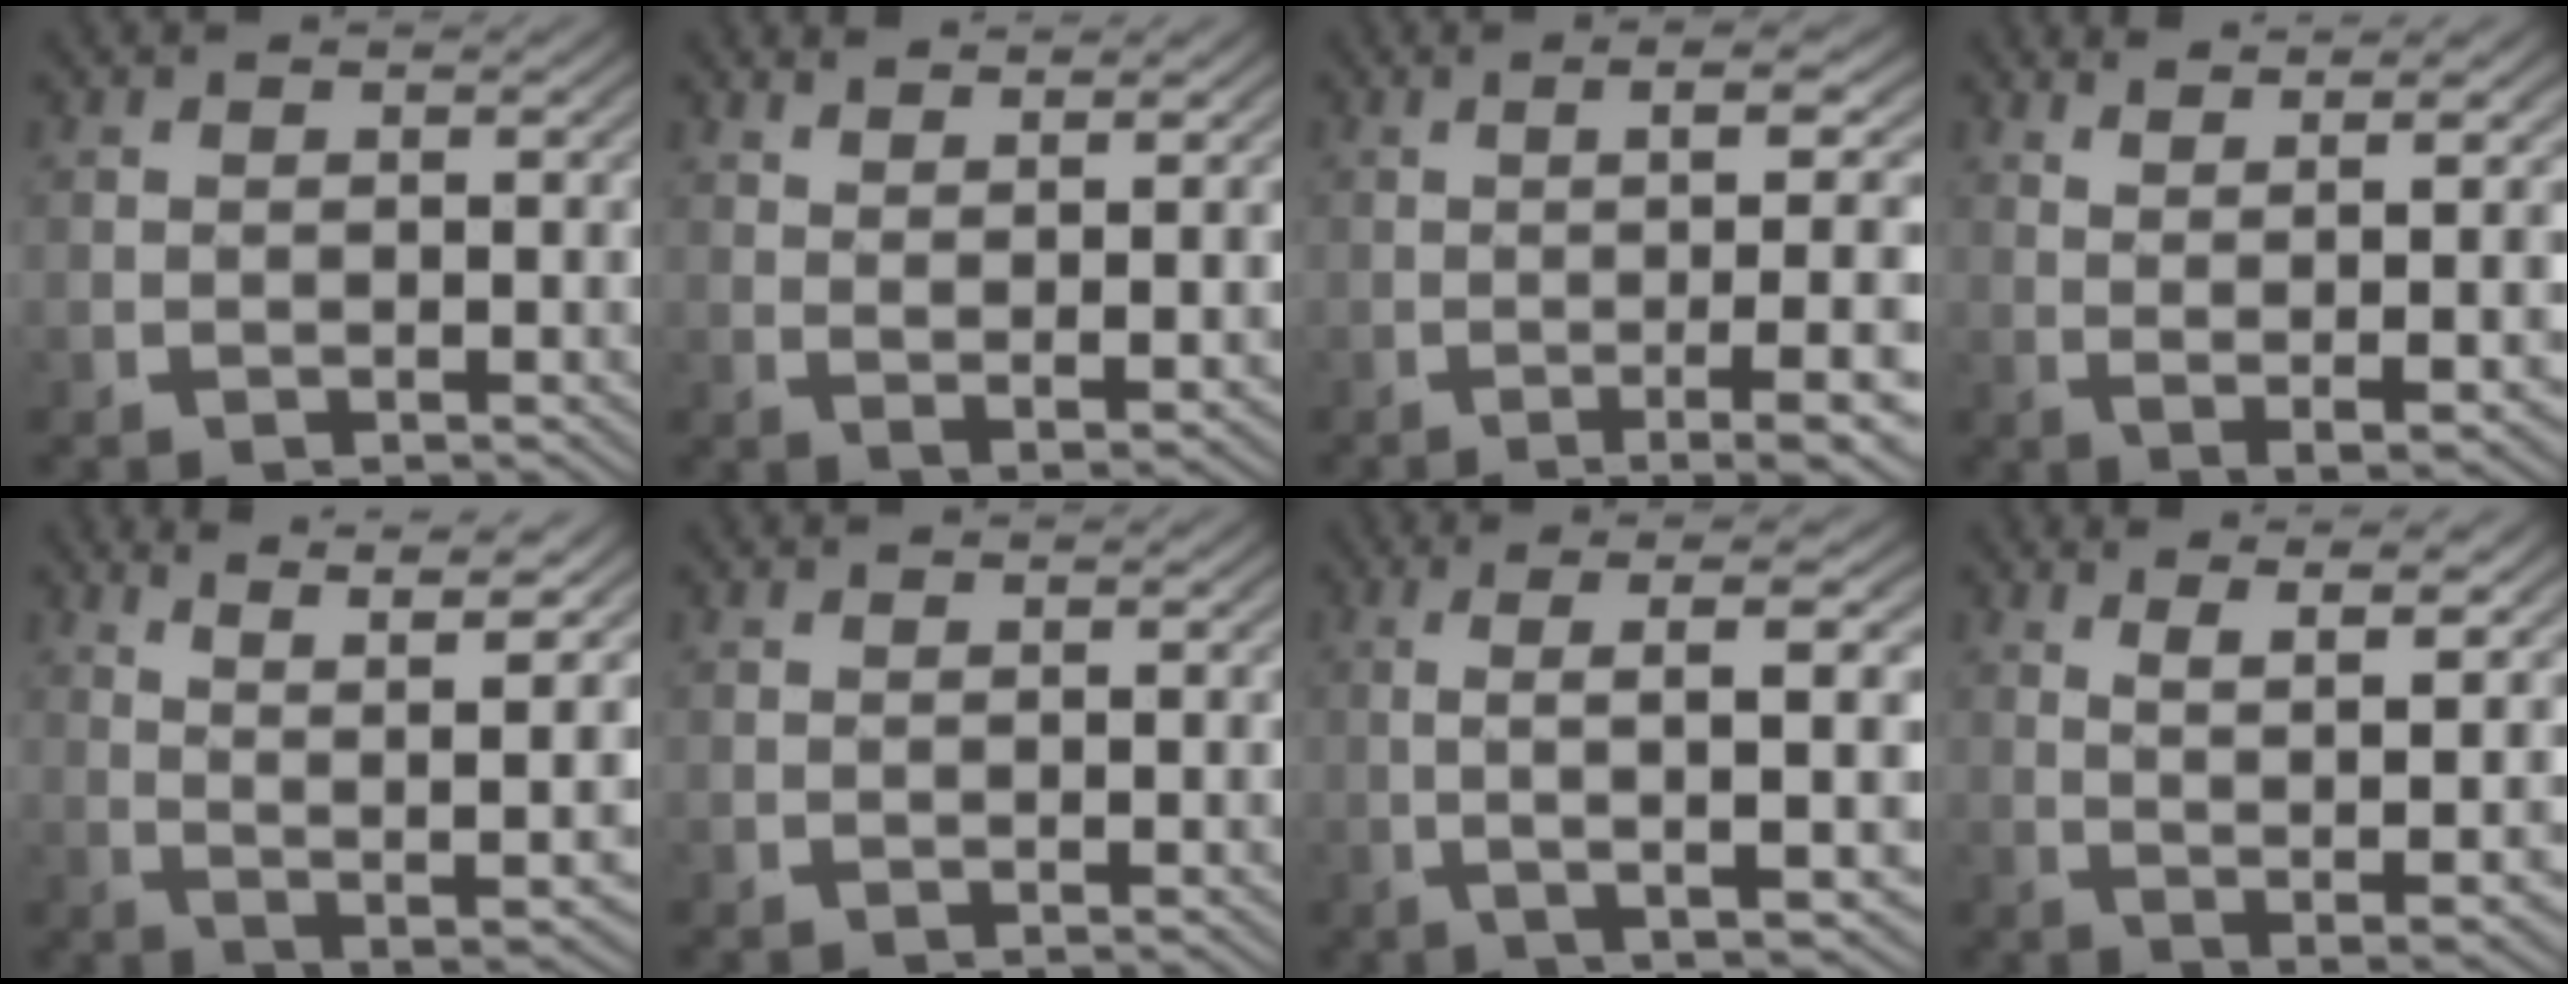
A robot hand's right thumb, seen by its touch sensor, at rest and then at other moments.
{"total": 3.1, "force": [2.6, 0.1, 1.8], "torque": [-0.032, 0.000, 0.052]}
{"total": 8.0, "force": [-1.6, 2.2, 7.6], "torque": [-0.116, -0.011, -0.015]}
{"total": 7.2, "force": [1.9, 1.8, 6.7], "torque": [-0.105, -0.008, 0.046]}
{"total": 11.0, "force": [4.1, 4.9, 8.9], "torque": [-0.130, 0.007, 0.058]}
{"total": 0.0}
{"total": 9.4, "force": [1.6, 2.3, 9.0], "torque": [-0.137, 0.018, 0.020]}
{"total": 6.3, "force": [2.1, 1.6, 5.7], "torque": [-0.097, -0.004, 0.039]}